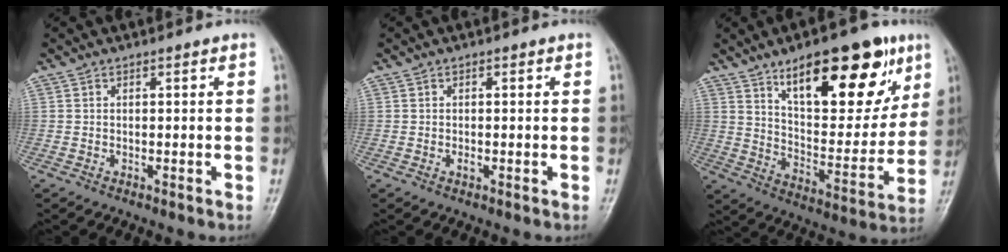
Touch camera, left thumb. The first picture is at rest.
{"total": 0.9, "force": [-0.2, 0.5, 0.7], "torque": [-0.009, -0.001, -0.005]}
{"total": 23.0, "force": [12.6, 9.7, 16.7], "torque": [-0.193, -0.049, 0.201]}